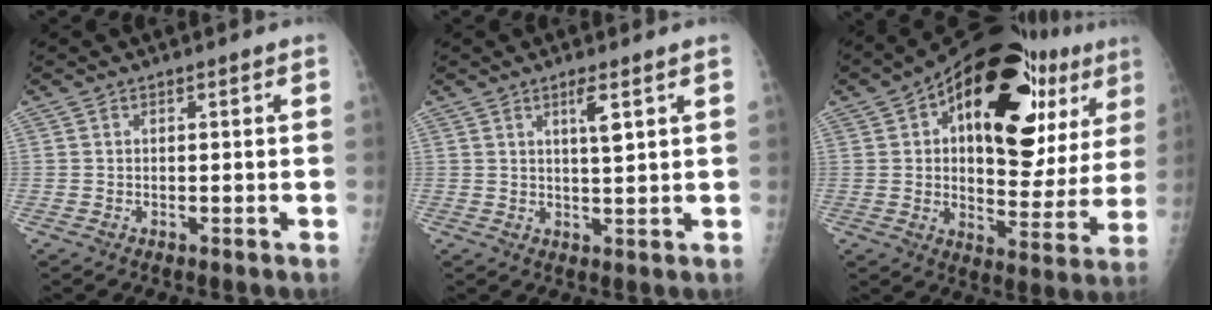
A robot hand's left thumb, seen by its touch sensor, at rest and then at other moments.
{"total": 3.8, "force": [1.8, 0.4, 3.3], "torque": [-0.061, -0.011, 0.033]}
{"total": 28.4, "force": [11.9, 13.6, 21.9], "torque": [-0.268, 0.001, 0.171]}